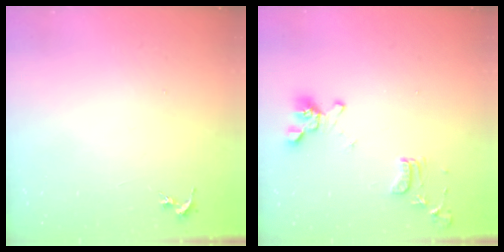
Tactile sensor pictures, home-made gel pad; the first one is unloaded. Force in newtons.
{"total": 13.7, "press": 13.6, "slide": 1.5}